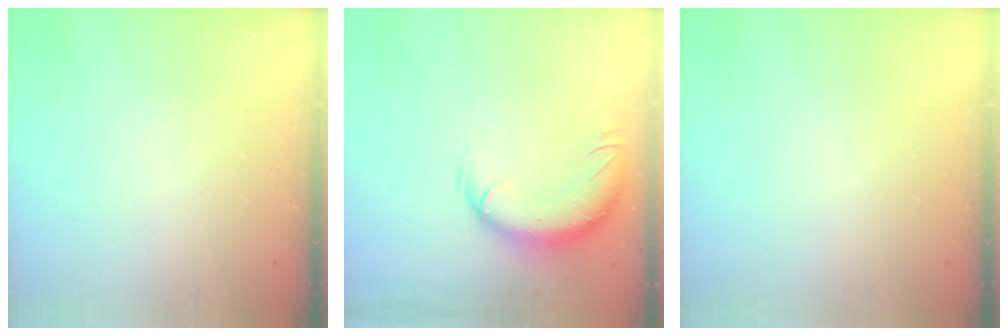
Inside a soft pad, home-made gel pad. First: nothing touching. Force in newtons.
{"total": 11.8, "press": 11.5, "slide": 2.8}
{"total": 0.0}